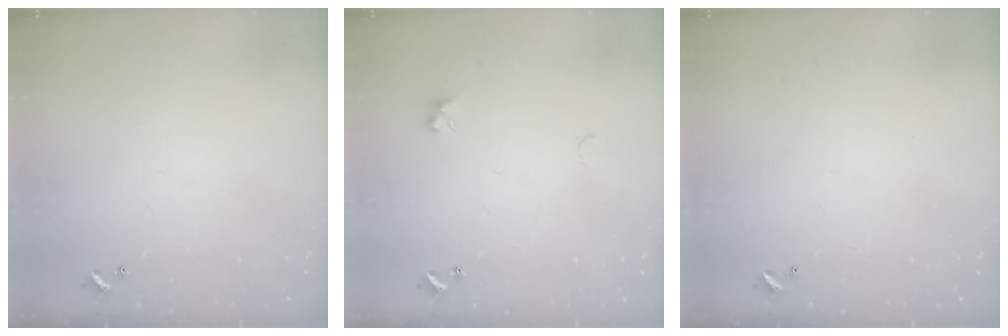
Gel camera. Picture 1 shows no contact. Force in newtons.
{"total": 1.9, "press": 1.7, "slide": 0.7}
{"total": 2.9, "press": 2.9, "slide": 0.1}